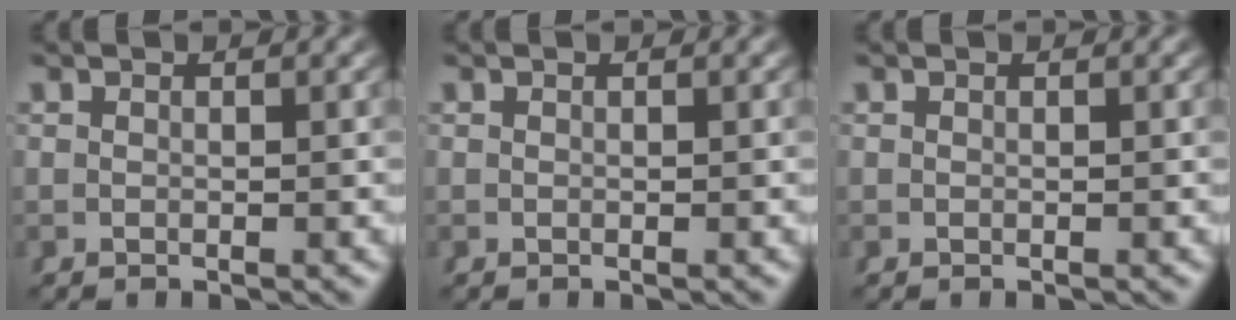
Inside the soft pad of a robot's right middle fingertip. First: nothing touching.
{"total": 0.0}
{"total": 0.0}